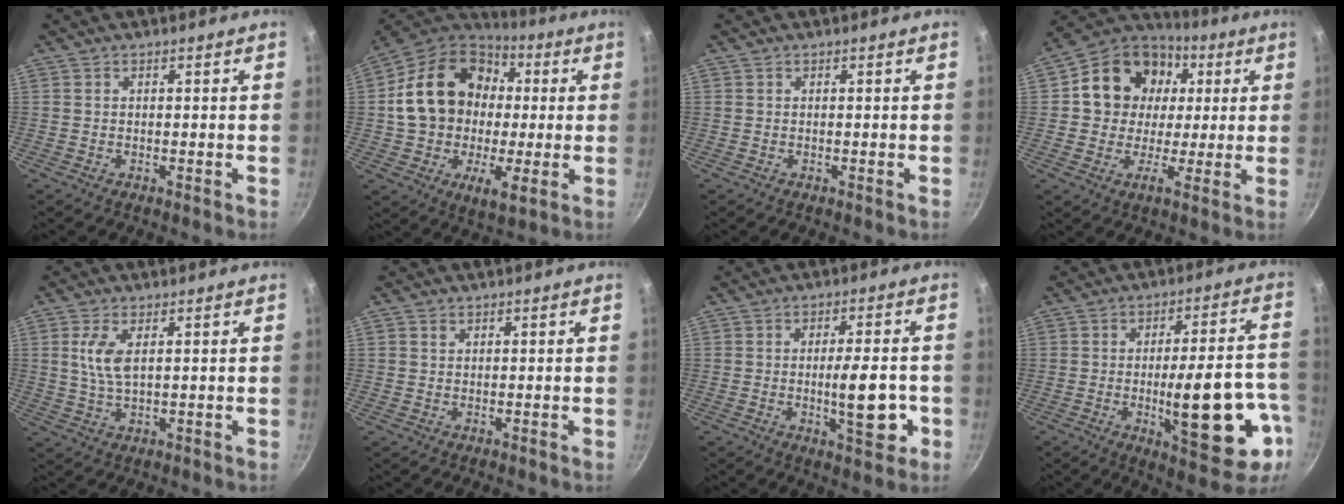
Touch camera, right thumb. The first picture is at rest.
{"total": 22.7, "force": [2.7, 16.6, 15.3], "torque": [-0.241, 0.017, 0.035]}
{"total": 0.0}
{"total": 15.5, "force": [3.5, 13.2, 7.4], "torque": [-0.100, 0.012, 0.040]}
{"total": 5.6, "force": [1.4, 2.3, 4.8], "torque": [-0.099, -0.005, 0.030]}
{"total": 0.8, "force": [0.4, 0.7, 0.3], "torque": [-0.004, 0.001, 0.005]}
{"total": 9.9, "force": [-2.2, 3.2, 9.1], "torque": [-0.112, 0.005, -0.029]}
{"total": 19.1, "force": [-5.4, 6.3, 17.2], "torque": [-0.219, 0.022, -0.063]}